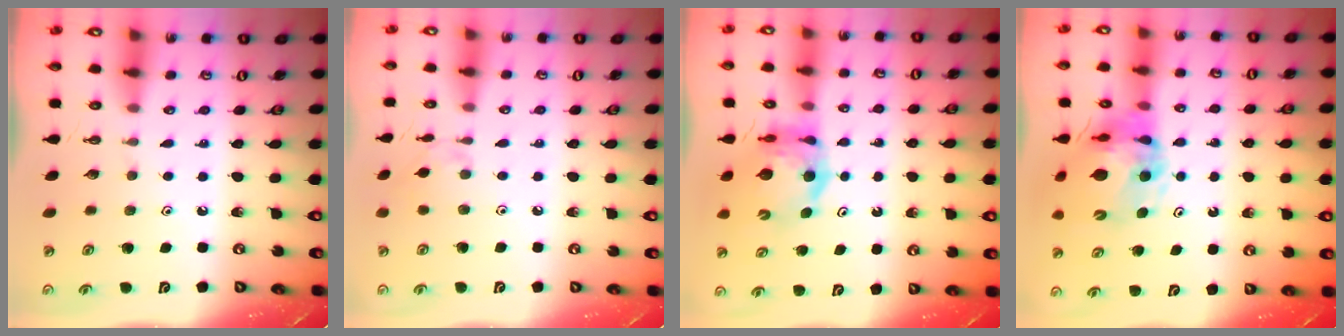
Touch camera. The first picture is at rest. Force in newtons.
{"total": 3.9, "press": 3.8, "slide": 0.5}
{"total": 9.7, "press": 9.7, "slide": 1.2}
{"total": 16.1, "press": 16.0, "slide": 1.6}